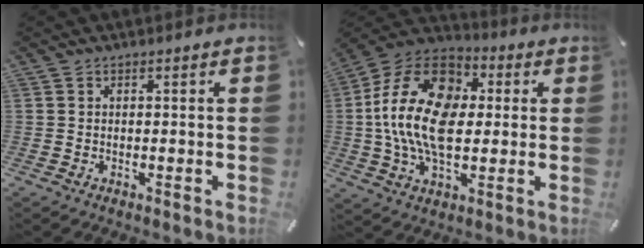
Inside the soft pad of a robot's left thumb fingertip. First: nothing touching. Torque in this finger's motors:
{"motor_torque": [2.47, 2.55, 1.48, -0.77, 0.85]}